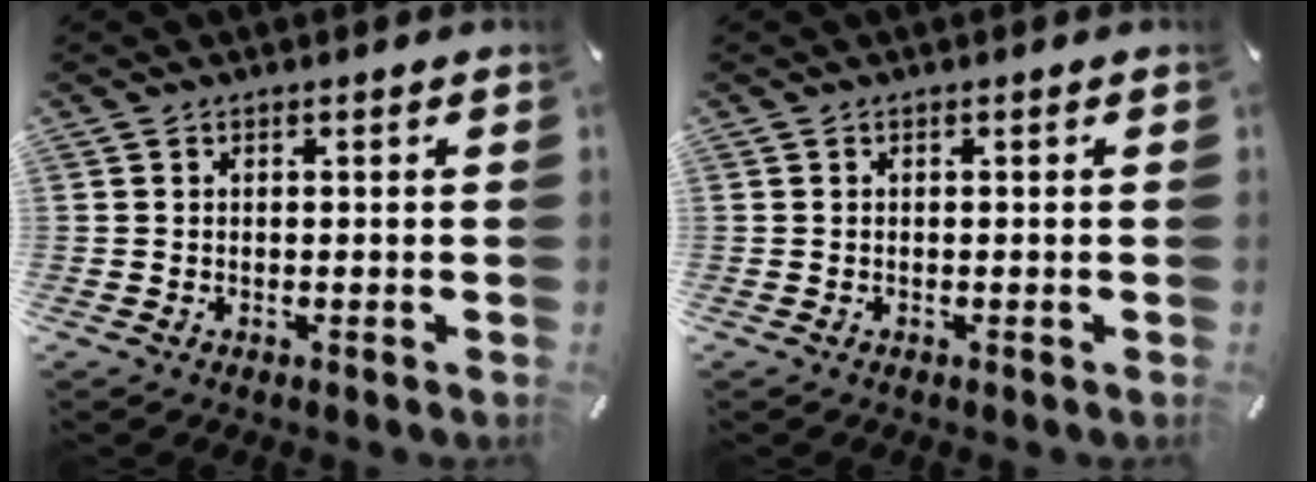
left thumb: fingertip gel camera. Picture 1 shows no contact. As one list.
[{"total": 0.0}]